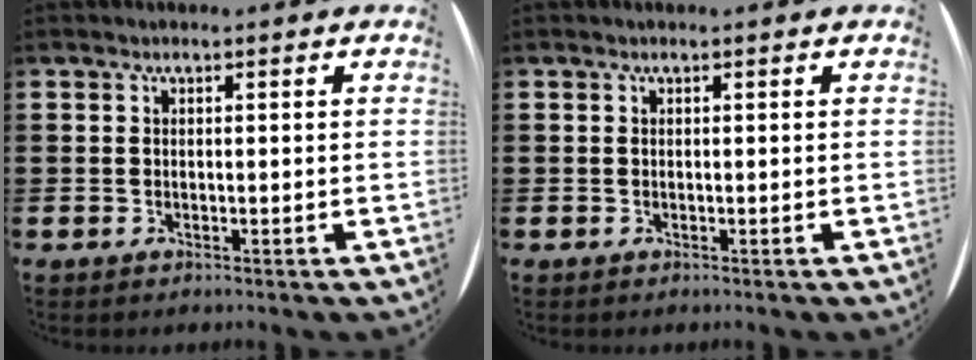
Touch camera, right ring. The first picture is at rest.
{"total": 0.0}